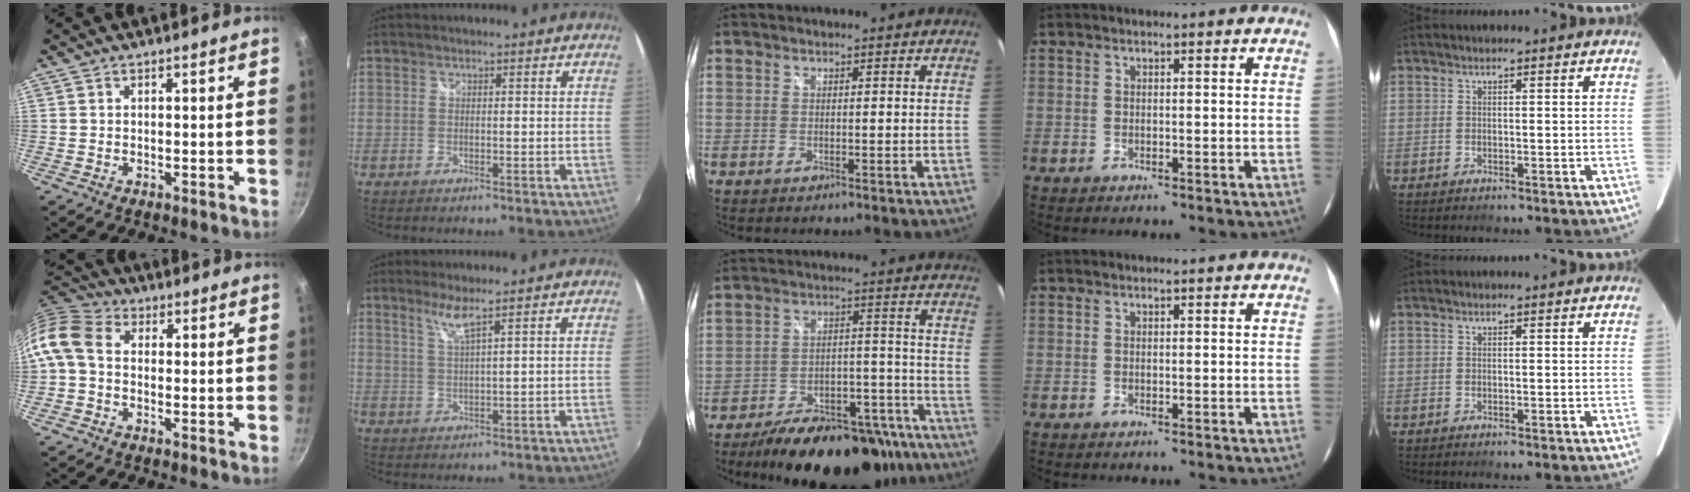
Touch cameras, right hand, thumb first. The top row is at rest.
{"thumb": {"total": 9.5, "force": [-0.7, 6.8, 6.6], "torque": [-0.140, 0.033, -0.033]}, "index": {"total": 3.4, "force": [2.4, -0.6, 2.3], "torque": [-0.050, -0.006, 0.049]}, "middle": {"total": 24.0, "force": [-19.0, 9.3, 11.2], "torque": [-0.176, 0.019, -0.240]}}